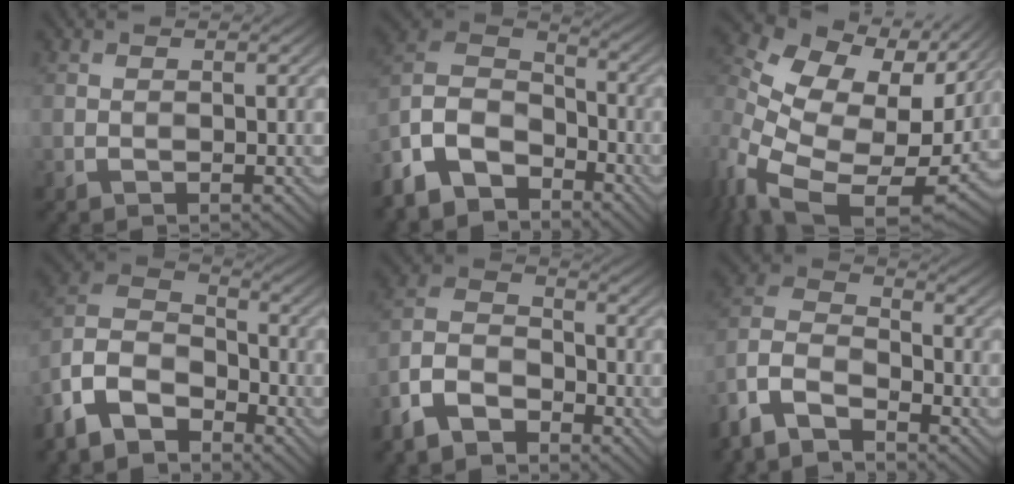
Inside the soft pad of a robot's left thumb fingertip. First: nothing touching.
{"total": 12.6, "force": [-8.5, 7.1, 6.0], "torque": [-0.163, -0.010, -0.176]}
{"total": 18.2, "force": [3.3, 12.9, 12.5], "torque": [-0.274, -0.019, 0.112]}
{"total": 10.9, "force": [-7.5, 5.5, 5.7], "torque": [-0.140, -0.008, -0.167]}
{"total": 7.7, "force": [-5.3, 4.0, 3.9], "torque": [-0.089, -0.005, -0.121]}
{"total": 9.5, "force": [-7.4, 3.6, 4.8], "torque": [-0.113, -0.009, -0.165]}